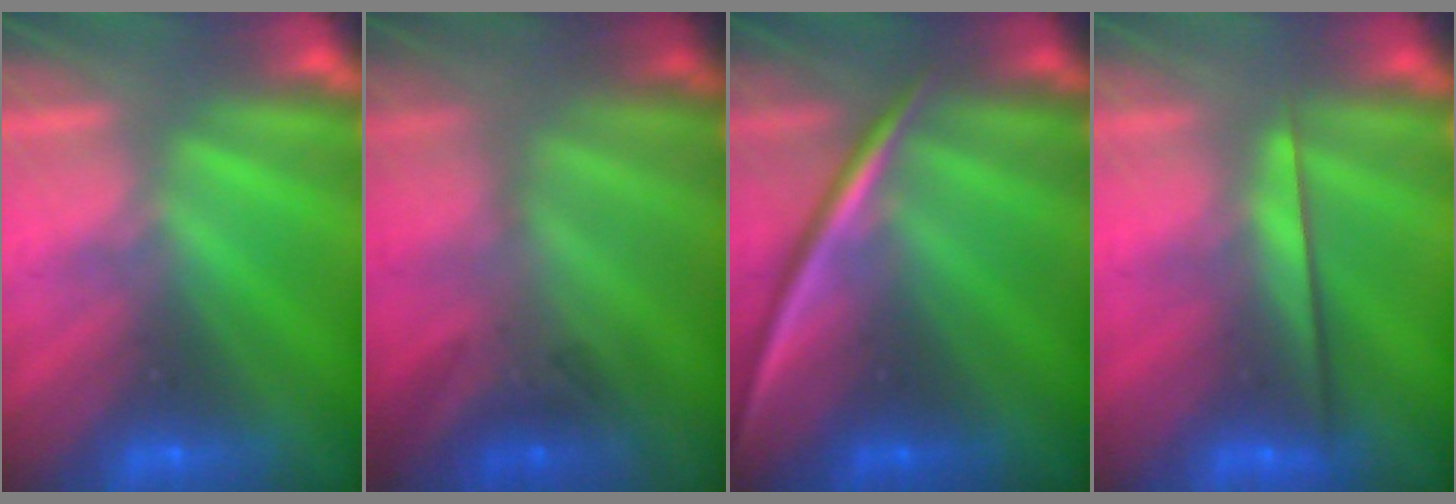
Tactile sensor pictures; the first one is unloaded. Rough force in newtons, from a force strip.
{"total": 2.2}
{"total": 2.2}
{"total": 2.3}